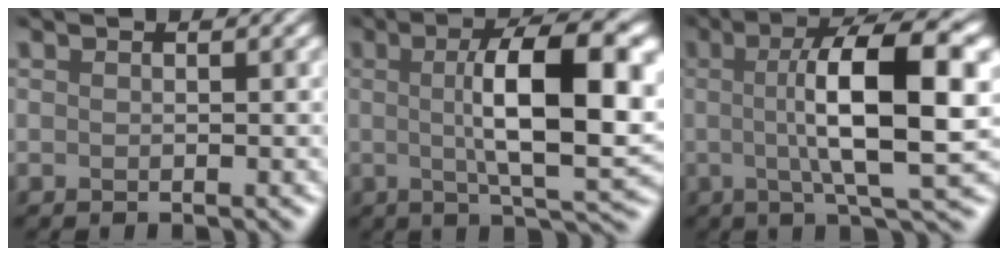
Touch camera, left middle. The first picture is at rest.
{"total": 9.0, "force": [0.6, 1.7, 8.8], "torque": [-0.141, 0.009, 0.030]}
{"total": 9.2, "force": [0.6, 1.4, 9.1], "torque": [-0.139, 0.015, 0.027]}